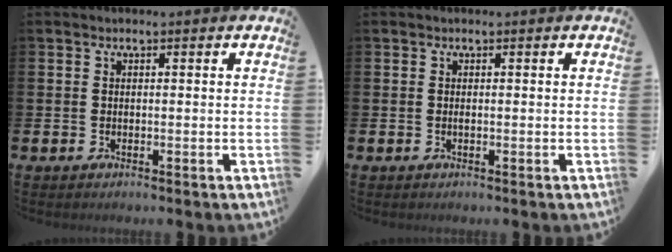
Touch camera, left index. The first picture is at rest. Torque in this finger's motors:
{"motor_torque": [0.16, -0.05, -0.07, 0.02]}